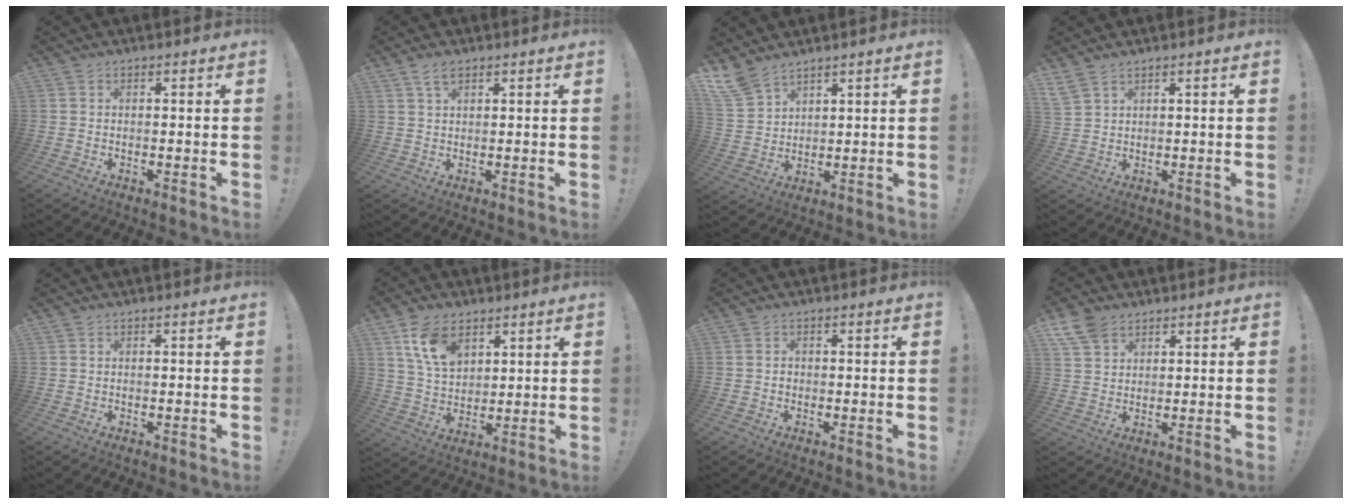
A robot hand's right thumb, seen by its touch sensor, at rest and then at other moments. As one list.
[{"total": 3.6, "force": [2.2, 1.5, 2.3], "torque": [-0.036, -0.008, 0.039]}, {"total": 7.6, "force": [6.3, 3.4, 2.7], "torque": [-0.056, -0.038, 0.125]}, {"total": 4.5, "force": [3.6, 1.6, 2.1], "torque": [-0.045, -0.014, 0.072]}, {"total": 0.0}, {"total": 11.8, "force": [6.3, 7.7, 6.5], "torque": [-0.105, -0.021, 0.121]}, {"total": 0.9, "force": [-0.5, 0.7, 0.3], "torque": [-0.012, 0.006, -0.008]}, {"total": 7.3, "force": [4.8, 4.5, 3.1], "torque": [-0.059, -0.016, 0.096]}]